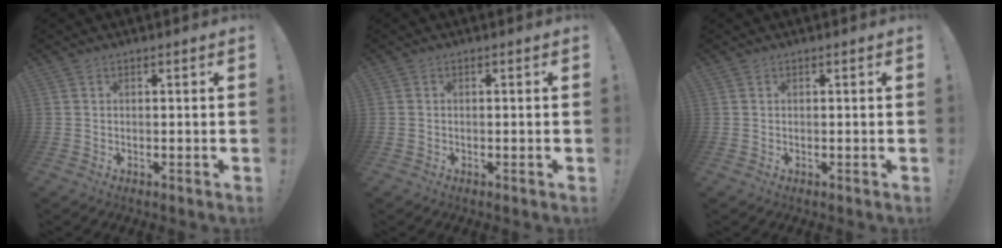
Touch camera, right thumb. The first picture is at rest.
{"total": 0.5, "force": [-0.4, 0.3, 0.2], "torque": [-0.002, 0.001, -0.007]}
{"total": 0.0}